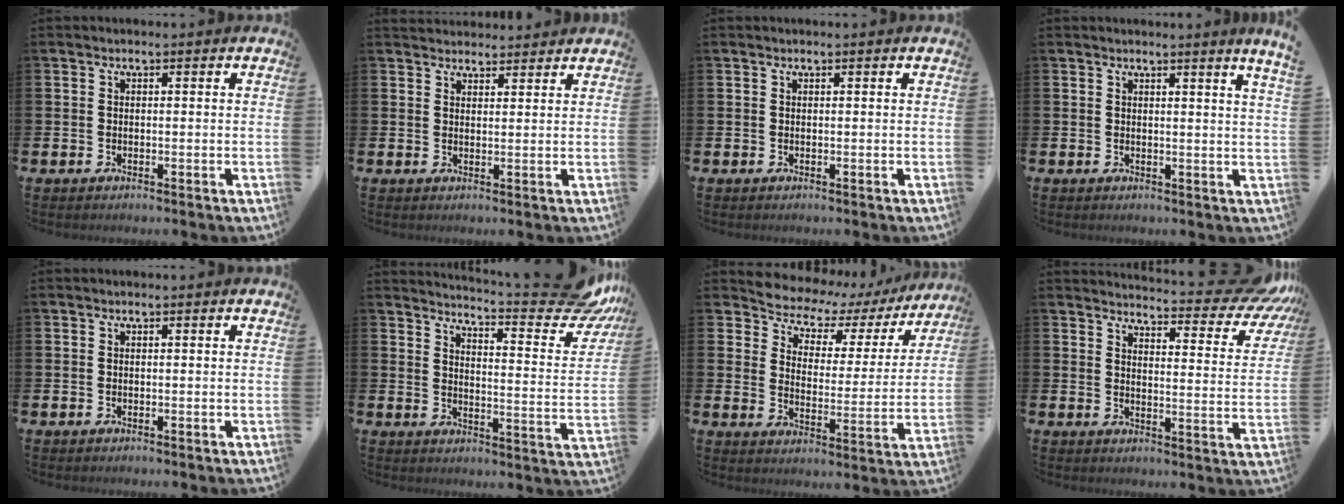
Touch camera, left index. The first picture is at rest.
{"total": 2.6, "force": [2.5, 0.7, -0.2], "torque": [0.012, -0.013, 0.044]}
{"total": 0.0}
{"total": 1.8, "force": [1.6, -0.8, 0.4], "torque": [-0.002, -0.015, 0.027]}
{"total": 0.0}
{"total": 6.7, "force": [5.9, 0.6, 3.2], "torque": [-0.044, -0.057, 0.089]}
{"total": 5.9, "force": [5.0, 2.8, 1.3], "torque": [-0.058, -0.037, 0.081]}
{"total": 5.5, "force": [5.0, 0.9, 2.0], "torque": [-0.027, -0.054, 0.075]}